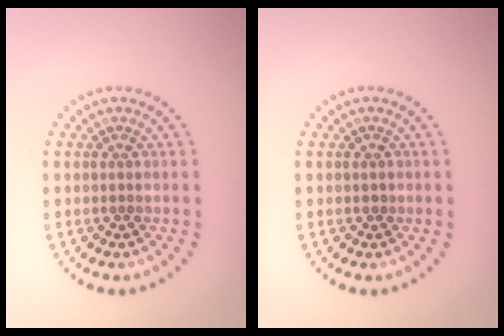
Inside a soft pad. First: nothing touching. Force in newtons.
{"total": 0.7, "press": 0.7, "slide": 0.1}